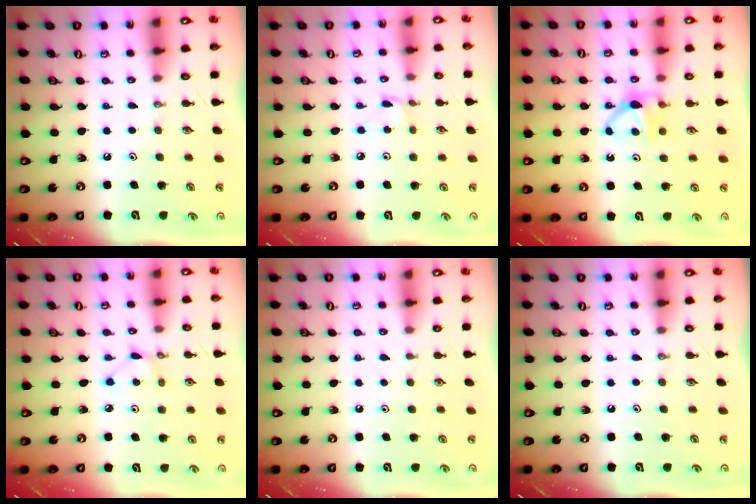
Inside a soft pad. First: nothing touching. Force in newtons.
{"total": 1.2, "press": 1.2, "slide": 0.1}
{"total": 5.3, "press": 5.2, "slide": 0.8}
{"total": 2.4, "press": 2.4, "slide": 0.2}
{"total": 1.3, "press": 1.2, "slide": 0.3}
{"total": 0.0}